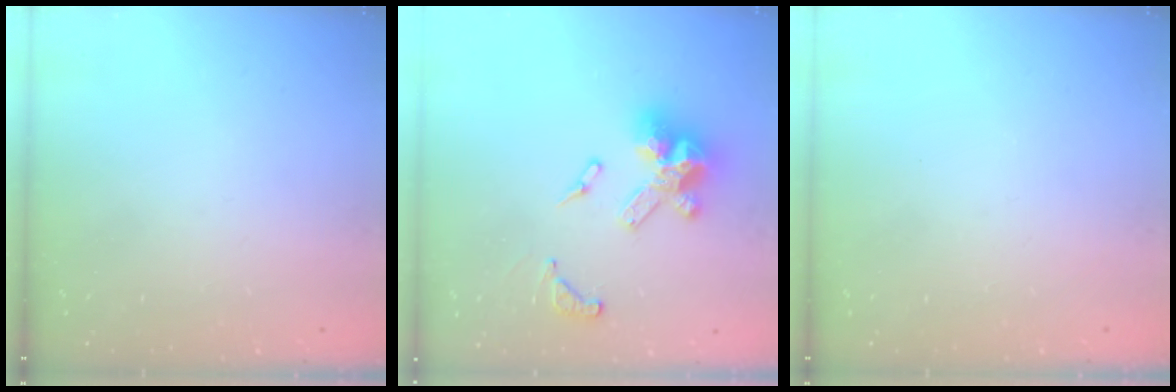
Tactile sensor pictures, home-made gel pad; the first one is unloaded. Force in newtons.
{"total": 17.1, "press": 17.0, "slide": 2.0}
{"total": 0.0}